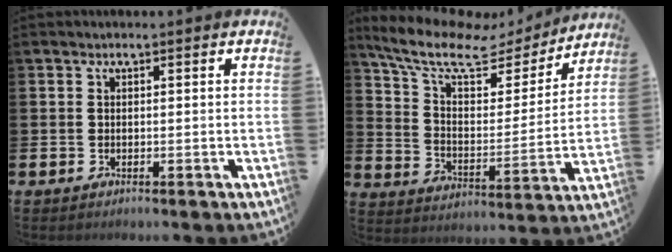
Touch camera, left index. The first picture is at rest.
{"total": 10.3, "force": [7.9, 4.4, 5.1], "torque": [-0.126, -0.046, 0.130]}